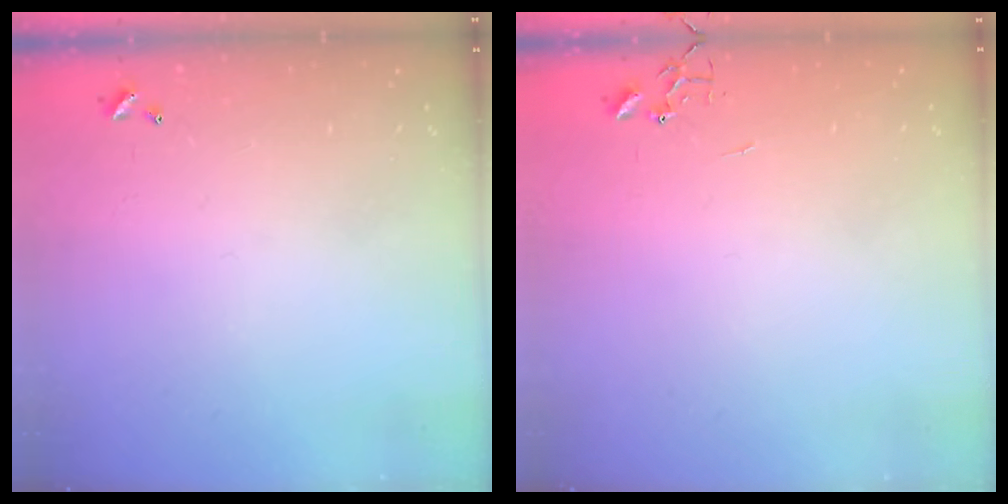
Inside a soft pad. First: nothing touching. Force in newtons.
{"total": 0.0}